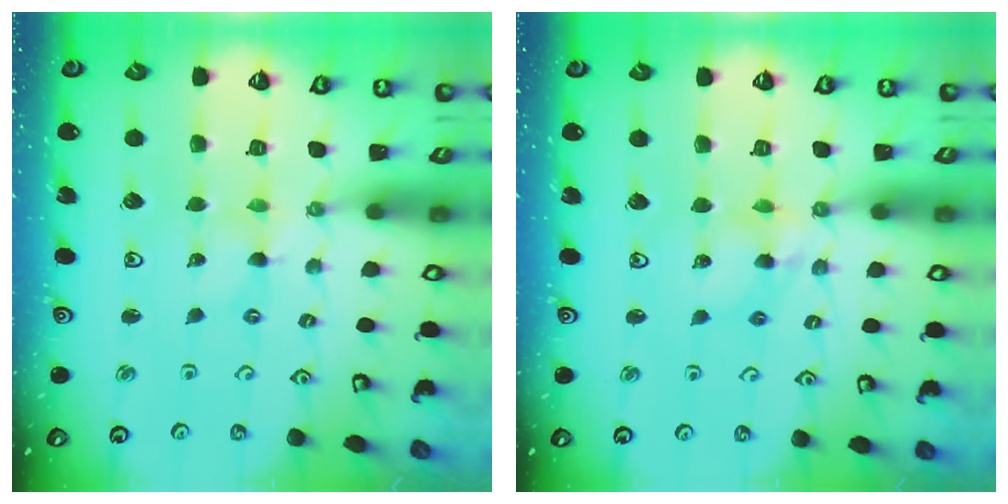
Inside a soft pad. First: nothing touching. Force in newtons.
{"total": 5.4, "press": 5.4, "slide": 0.4}